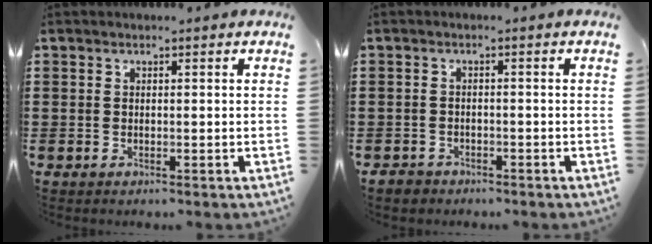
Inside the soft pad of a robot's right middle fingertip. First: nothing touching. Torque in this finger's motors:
{"motor_torque": [0.40, -0.03, 0.08, 0.02]}